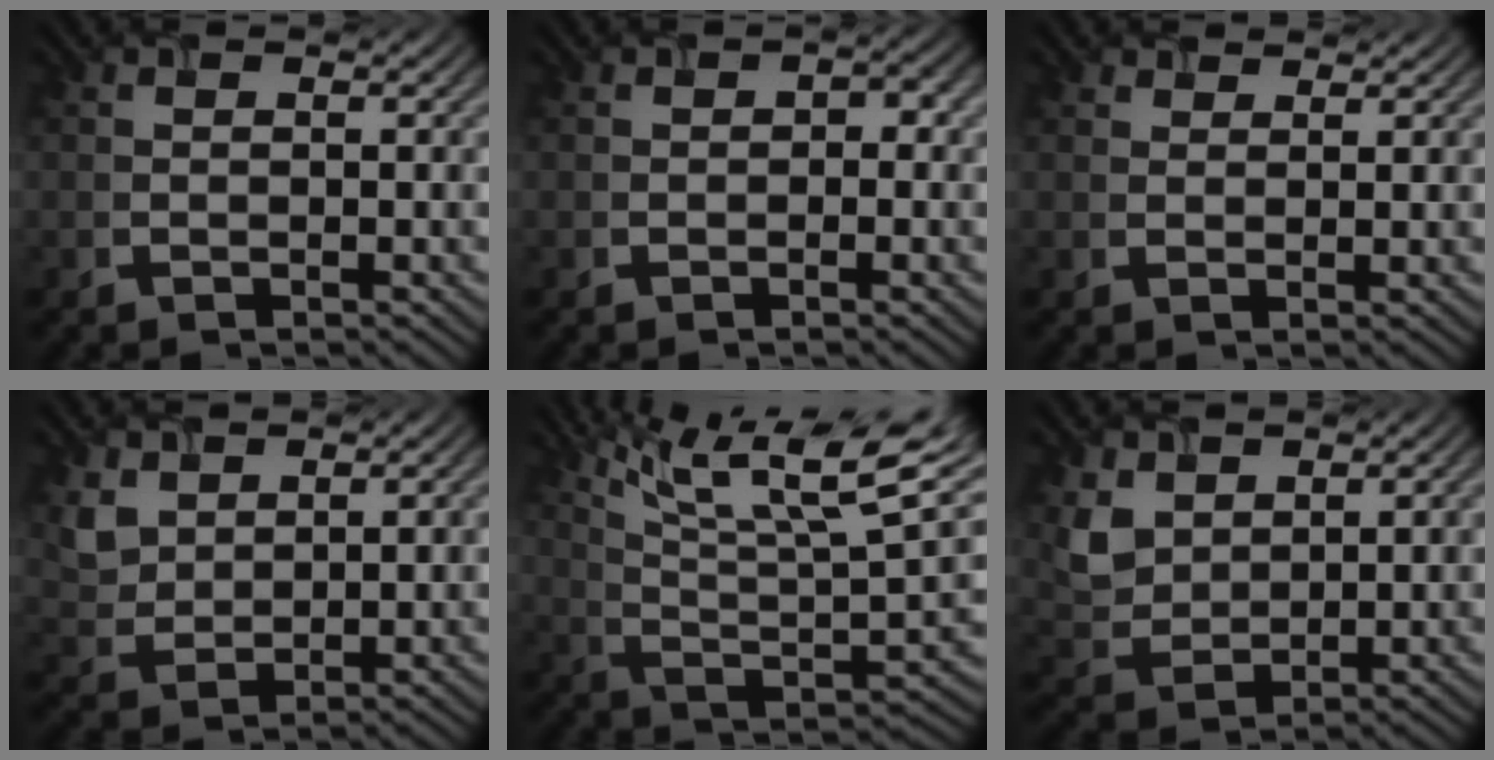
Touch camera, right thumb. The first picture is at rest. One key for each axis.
{"total": 0.8, "fx": -0.4, "fy": 0.6, "fz": 0.4, "tx": -0.003, "ty": 0.000, "tz": -0.002}
{"total": 1.3, "fx": 1.3, "fy": 0.2, "fz": -0.4, "tx": -0.005, "ty": -0.005, "tz": 0.031}
{"total": 3.8, "fx": 2.7, "fy": 2.4, "fz": 1.2, "tx": -0.048, "ty": -0.006, "tz": 0.070}
{"total": 15.2, "fx": 9.8, "fy": 3.6, "fz": 11.0, "tx": -0.216, "ty": -0.011, "tz": 0.183}
{"total": 4.4, "fx": 2.9, "fy": 3.0, "fz": 1.5, "tx": -0.056, "ty": -0.009, "tz": 0.075}